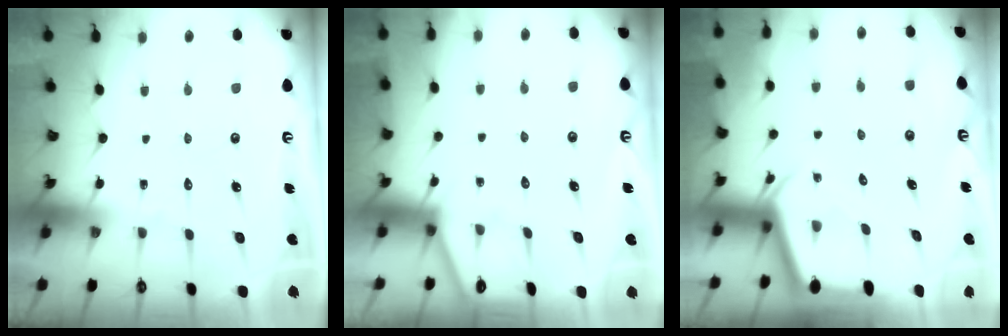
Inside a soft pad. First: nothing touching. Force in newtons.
{"total": 1.5, "press": 1.5, "slide": 0.2}
{"total": 2.6, "press": 2.6, "slide": 0.3}